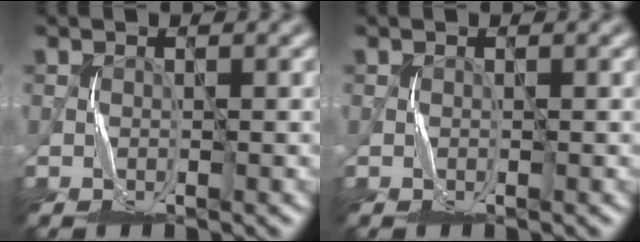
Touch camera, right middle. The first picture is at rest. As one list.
[{"total": 0.0}]